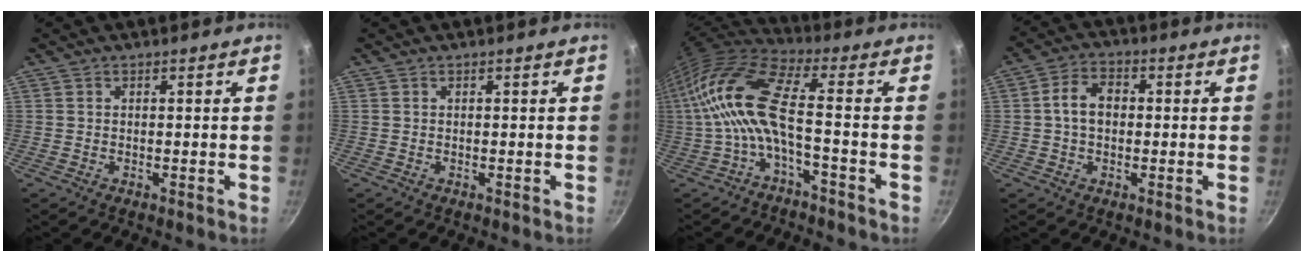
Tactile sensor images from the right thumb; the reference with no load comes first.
{"total": 0.0}
{"total": 15.1, "force": [-1.9, 5.0, 14.1], "torque": [-0.310, 0.033, -0.051]}
{"total": 6.3, "force": [0.1, 4.6, 4.3], "torque": [-0.061, 0.019, -0.008]}